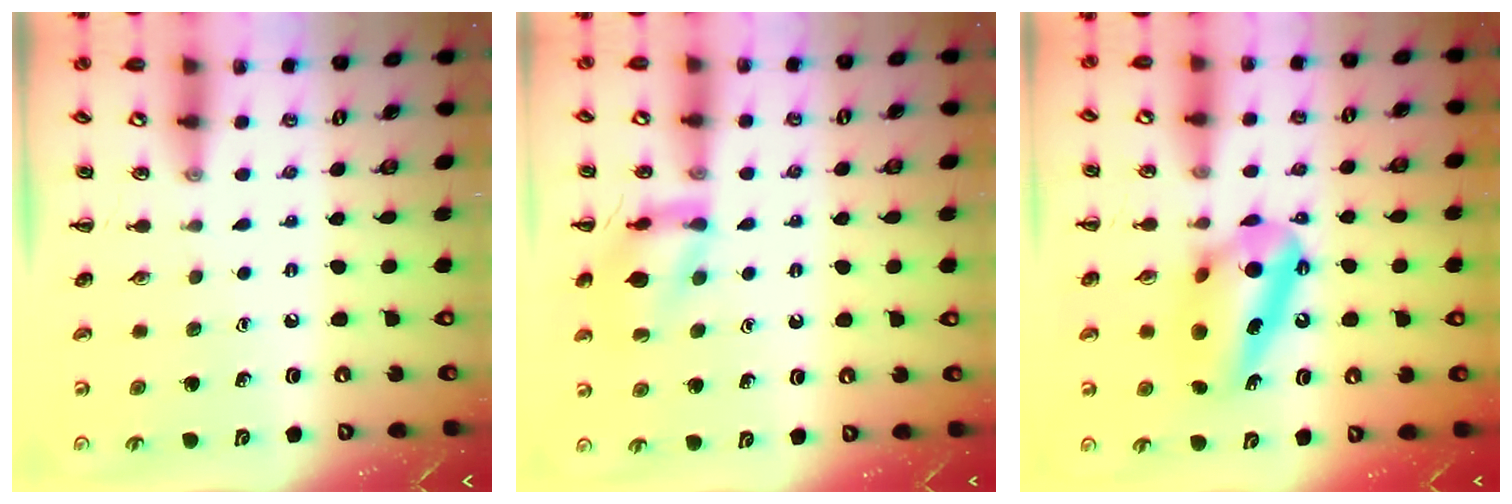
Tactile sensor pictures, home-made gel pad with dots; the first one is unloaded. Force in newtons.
{"total": 12.8, "press": 12.8, "slide": 0.9}
{"total": 12.1, "press": 12.0, "slide": 1.6}